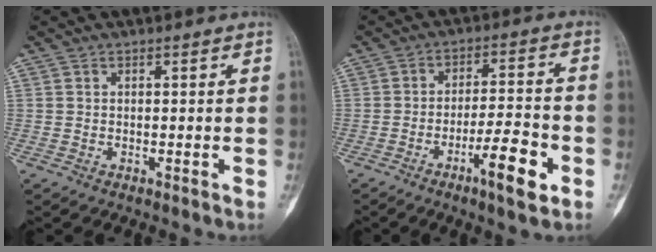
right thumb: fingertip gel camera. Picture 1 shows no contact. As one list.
[{"total": 9.5, "force": [-4.5, 2.0, 8.1], "torque": [-0.130, 0.025, -0.071]}]